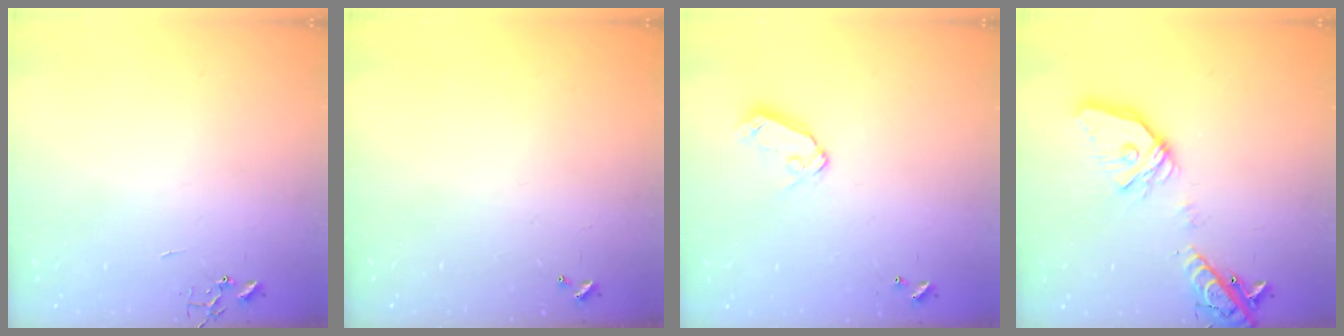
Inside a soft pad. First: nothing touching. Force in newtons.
{"total": 0.0}
{"total": 7.1, "press": 7.1, "slide": 0.8}
{"total": 18.6, "press": 18.3, "slide": 3.1}